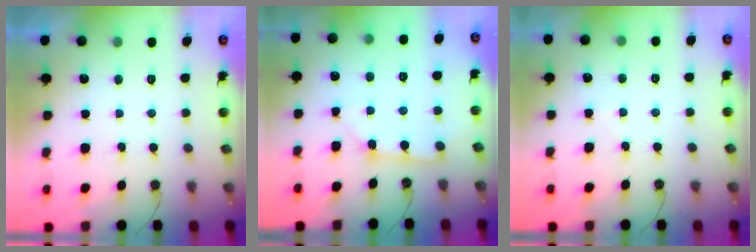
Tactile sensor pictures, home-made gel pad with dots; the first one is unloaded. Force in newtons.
{"total": 2.9, "press": 2.9, "slide": 0.2}
{"total": 2.8, "press": 2.8, "slide": 0.5}